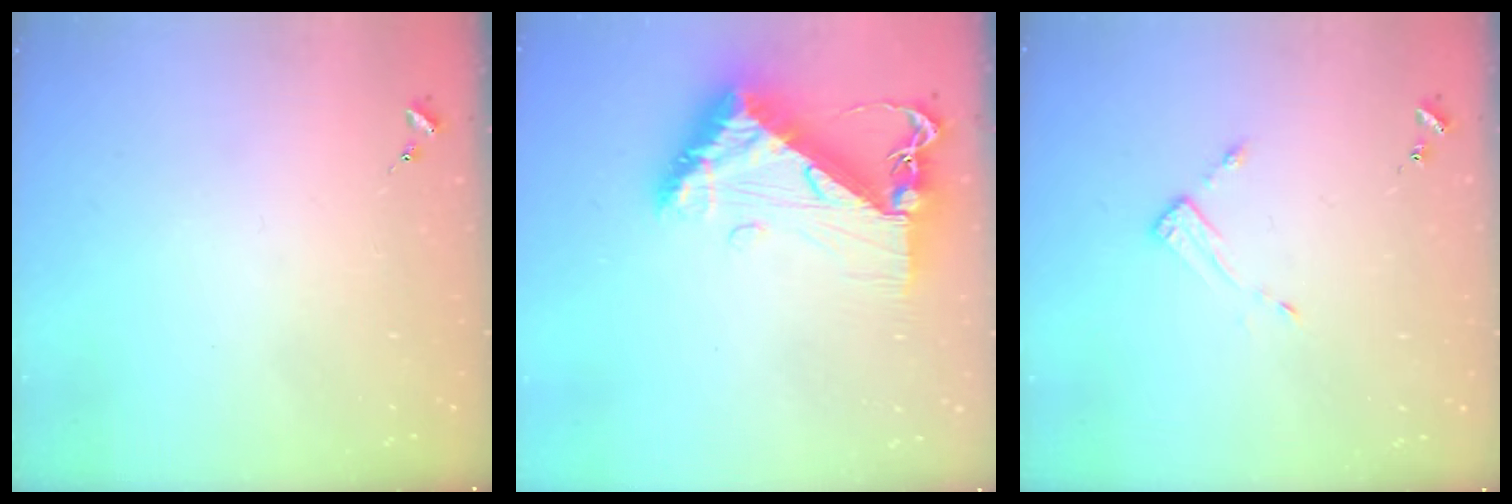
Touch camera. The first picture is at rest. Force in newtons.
{"total": 13.5, "press": 13.5, "slide": 1.4}
{"total": 3.1, "press": 3.1, "slide": 0.2}